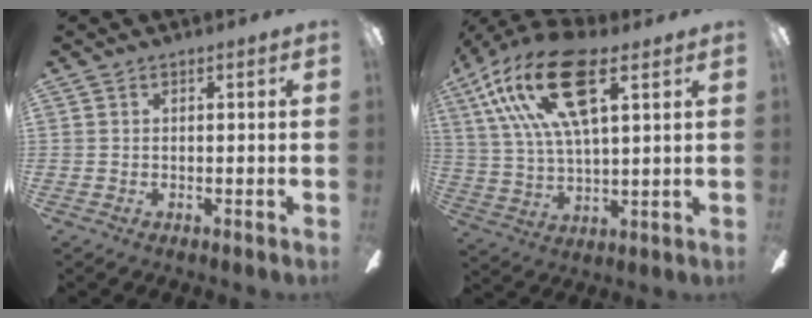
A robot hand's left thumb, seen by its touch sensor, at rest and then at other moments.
{"total": 21.0, "force": [11.0, 8.2, 15.9], "torque": [-0.325, -0.030, 0.183]}